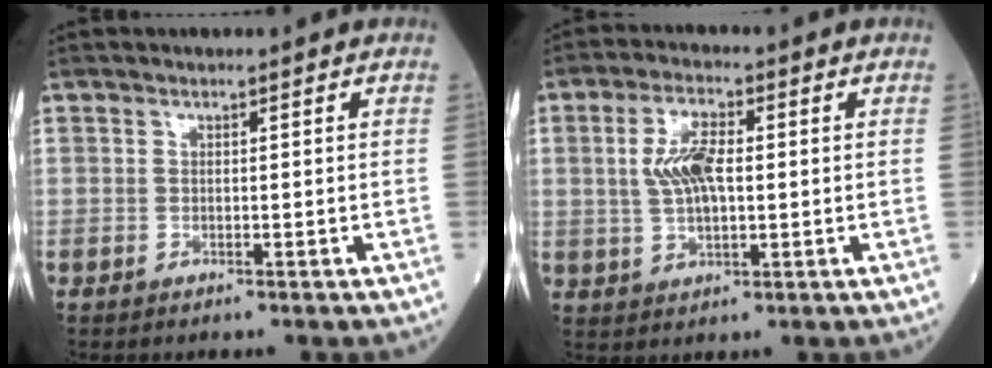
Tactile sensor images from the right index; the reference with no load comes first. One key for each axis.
{"total": 6.8, "fx": 0.6, "fy": 2.8, "fz": 6.1, "tx": -0.130, "ty": 0.012, "tz": 0.013}